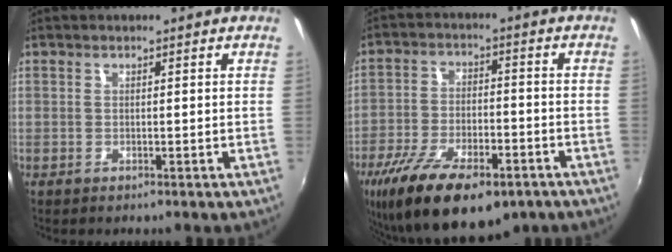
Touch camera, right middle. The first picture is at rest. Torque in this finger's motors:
{"motor_torque": [1.50, -0.64, 0.39, 0.21]}